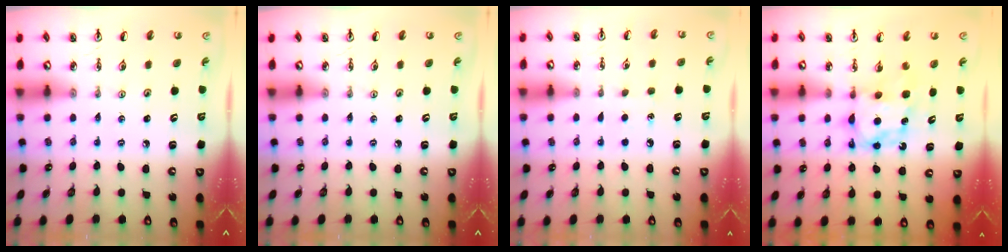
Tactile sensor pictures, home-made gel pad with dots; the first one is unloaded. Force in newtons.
{"total": 0.0}
{"total": 4.5, "press": 4.5, "slide": 0.5}
{"total": 7.1, "press": 7.1, "slide": 0.3}